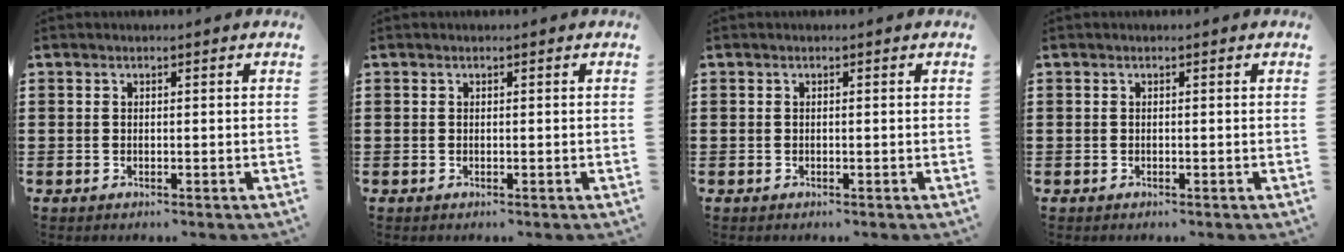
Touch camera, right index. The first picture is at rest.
{"total": 0.0}
{"total": 0.0}
{"total": 0.0}